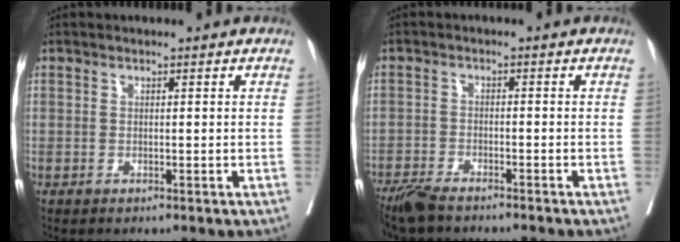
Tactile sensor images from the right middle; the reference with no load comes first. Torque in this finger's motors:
{"motor_torque": [0.12, -0.97, 0.15, 0.03]}